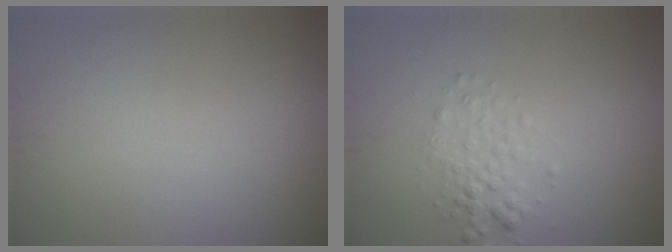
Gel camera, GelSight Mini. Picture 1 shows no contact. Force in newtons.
{"total": 2.0, "press": 2.0, "slide": 0.1}